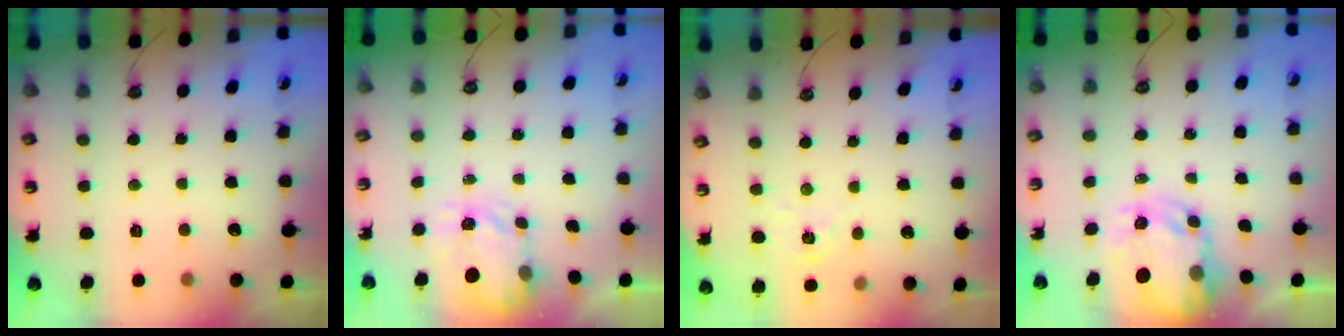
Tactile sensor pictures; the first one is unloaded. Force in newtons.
{"total": 3.5, "press": 3.4, "slide": 0.4}
{"total": 4.3, "press": 4.3, "slide": 0.4}
{"total": 6.1, "press": 6.1, "slide": 0.6}